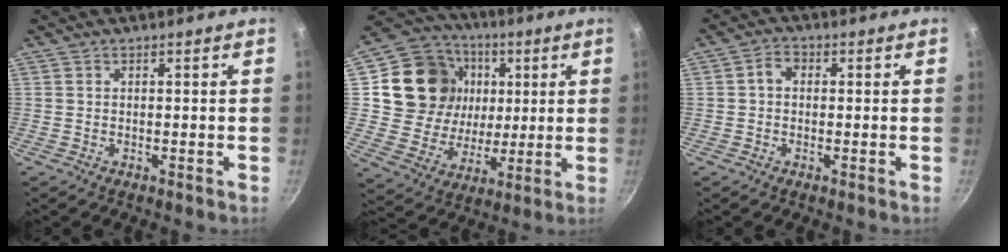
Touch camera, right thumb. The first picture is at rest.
{"total": 19.8, "force": [4.3, 17.1, 9.0], "torque": [-0.146, 0.006, 0.079]}
{"total": 2.8, "force": [0.1, 2.2, 1.7], "torque": [-0.025, 0.008, -0.005]}